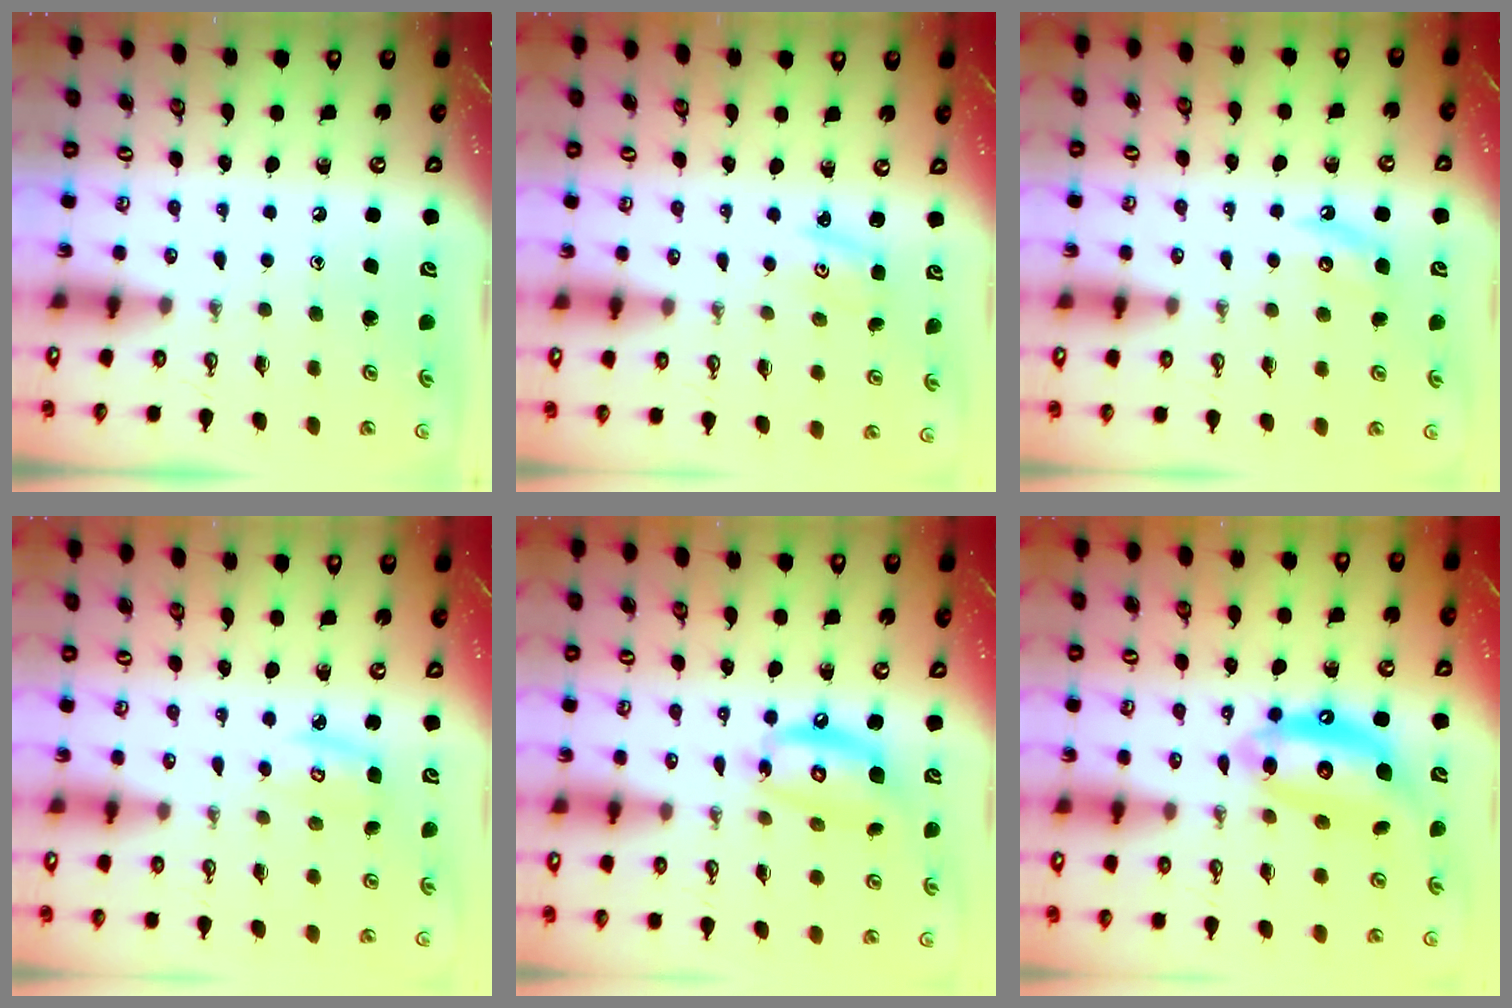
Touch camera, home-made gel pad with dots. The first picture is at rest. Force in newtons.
{"total": 1.5, "press": 1.5, "slide": 0.3}
{"total": 4.1, "press": 4.0, "slide": 0.6}
{"total": 5.1, "press": 5.1, "slide": 0.2}
{"total": 12.8, "press": 12.7, "slide": 1.5}
{"total": 14.6, "press": 14.5, "slide": 1.8}